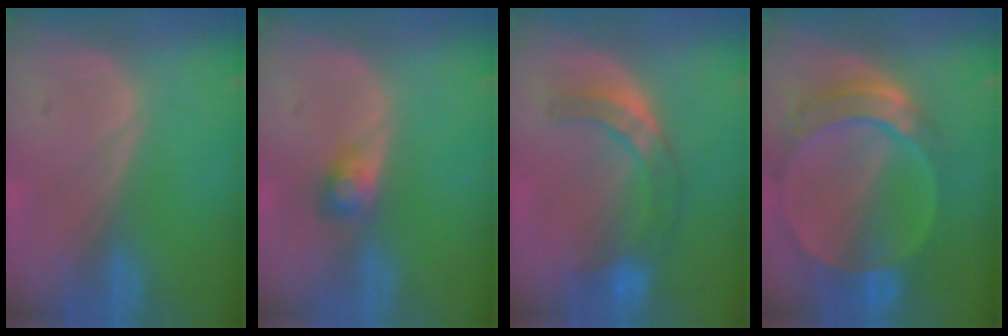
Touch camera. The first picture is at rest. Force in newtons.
{"total": 2.3, "press": 2.3, "slide": 0.2}
{"total": 7.2, "press": 6.5, "slide": 3.2}
{"total": 9.7, "press": 8.4, "slide": 4.8}